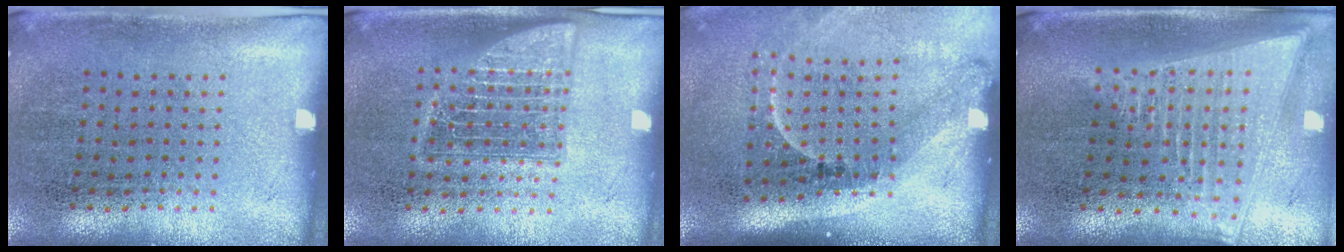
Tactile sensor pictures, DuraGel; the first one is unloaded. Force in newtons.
{"total": 2.2, "press": 2.2, "slide": 0.3}
{"total": 2.2, "press": 1.5, "slide": 1.7}
{"total": 2.1, "press": 1.8, "slide": 1.1}